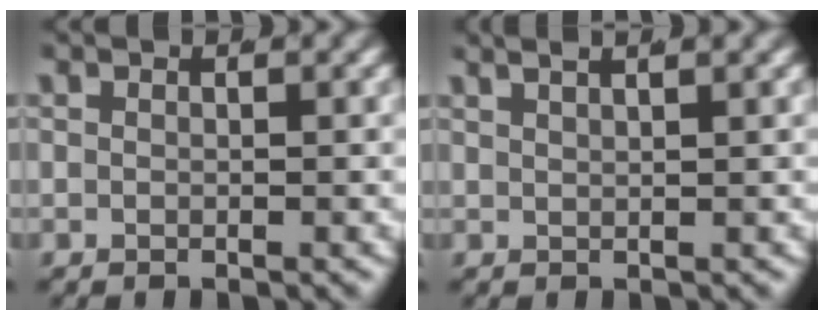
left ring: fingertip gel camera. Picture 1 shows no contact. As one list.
[{"total": 3.4, "force": [2.7, 0.4, 2.0], "torque": [-0.020, 0.012, 0.045]}]